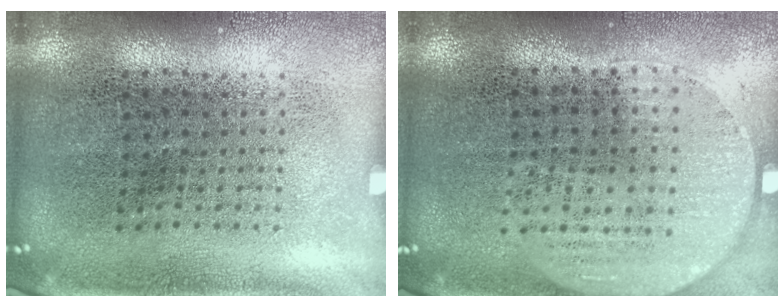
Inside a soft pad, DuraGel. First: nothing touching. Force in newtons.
{"total": 0.6, "press": 0.4, "slide": 0.5}